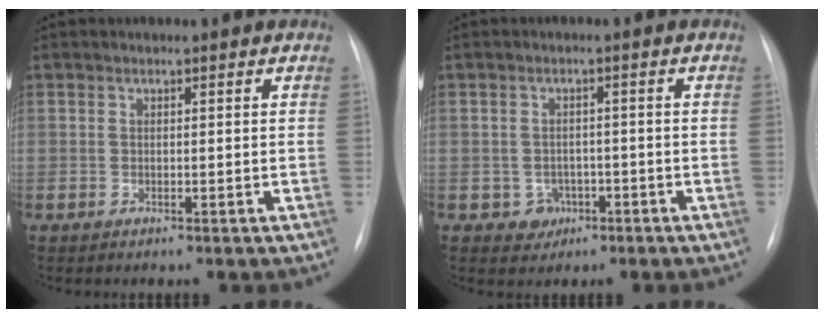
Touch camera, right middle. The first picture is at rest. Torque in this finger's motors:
{"motor_torque": [0.17, -0.23, -0.01, -0.01]}